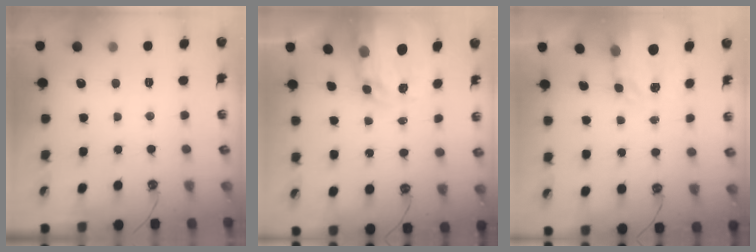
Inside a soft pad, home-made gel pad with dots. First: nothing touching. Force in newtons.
{"total": 6.7, "press": 6.7, "slide": 0.6}
{"total": 3.8, "press": 3.8, "slide": 0.6}